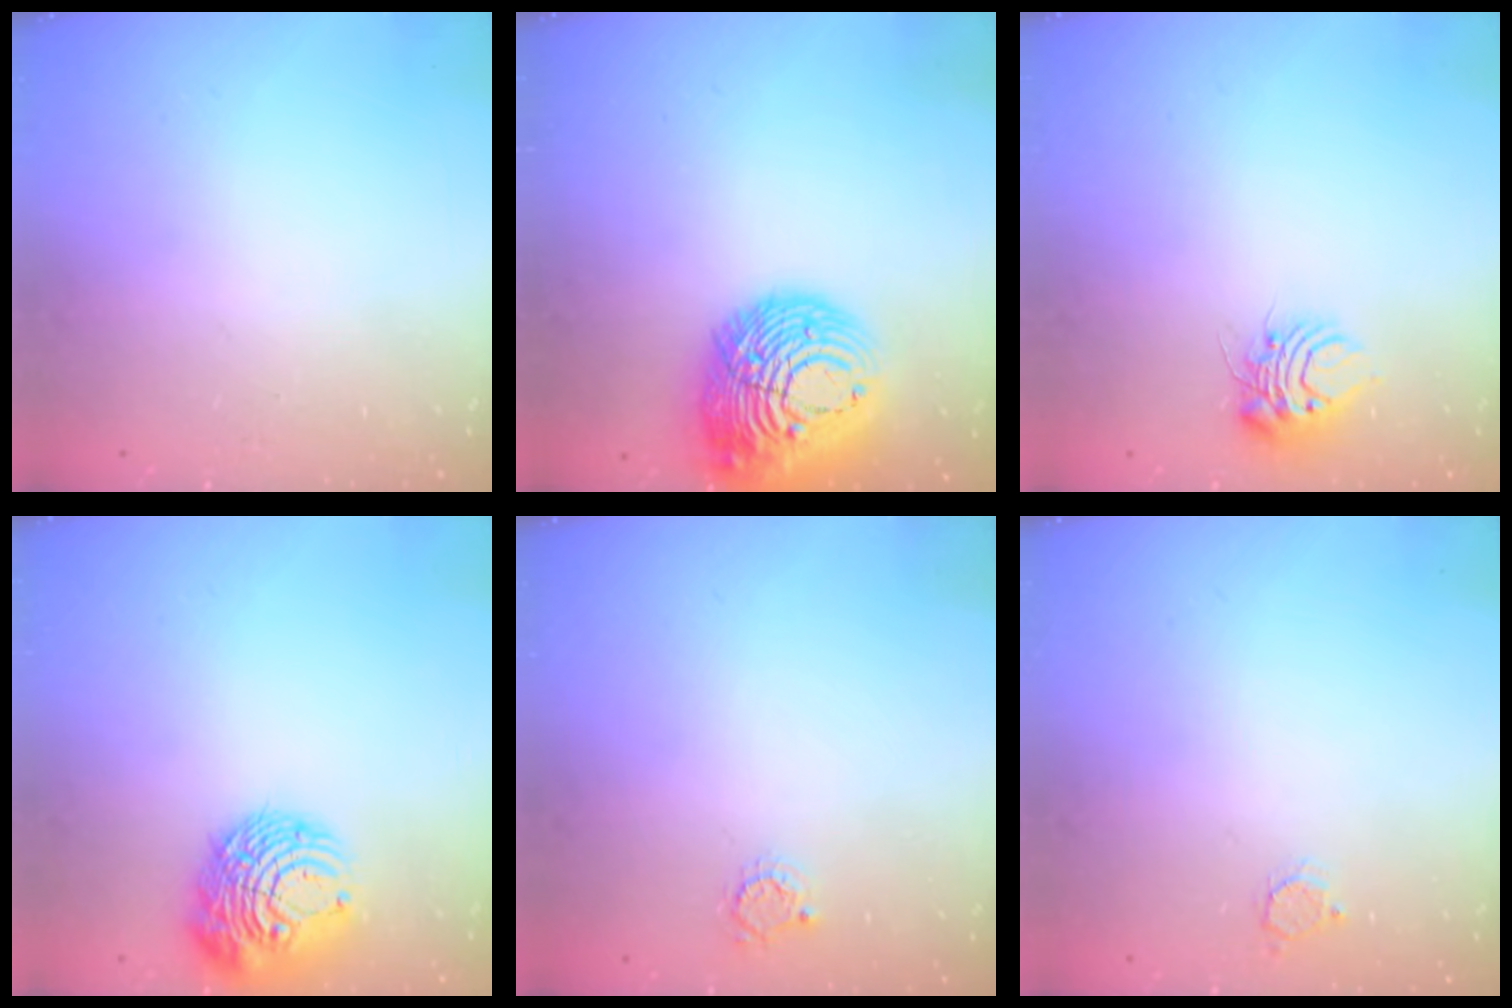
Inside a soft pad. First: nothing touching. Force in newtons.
{"total": 19.4, "press": 19.3, "slide": 2.1}
{"total": 6.9, "press": 6.9, "slide": 0.3}
{"total": 11.1, "press": 11.0, "slide": 1.4}
{"total": 2.7, "press": 2.7, "slide": 0.4}
{"total": 2.4, "press": 2.4, "slide": 0.3}